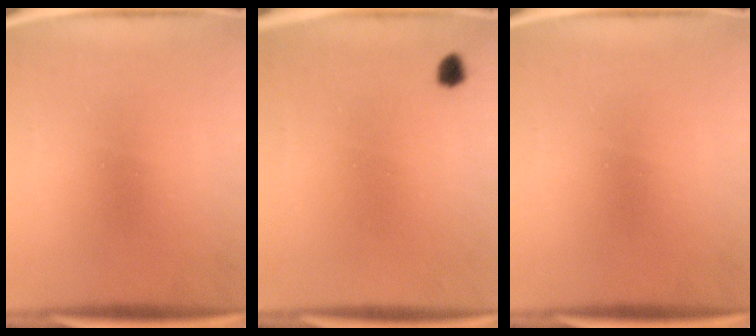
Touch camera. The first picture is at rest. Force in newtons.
{"total": 1.4}
{"total": 0.0}